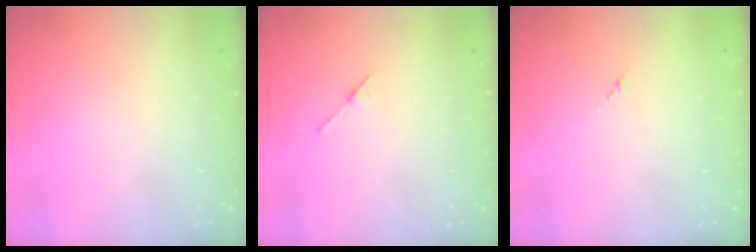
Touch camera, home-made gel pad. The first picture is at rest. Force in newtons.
{"total": 2.1, "press": 2.1, "slide": 0.1}
{"total": 0.0}